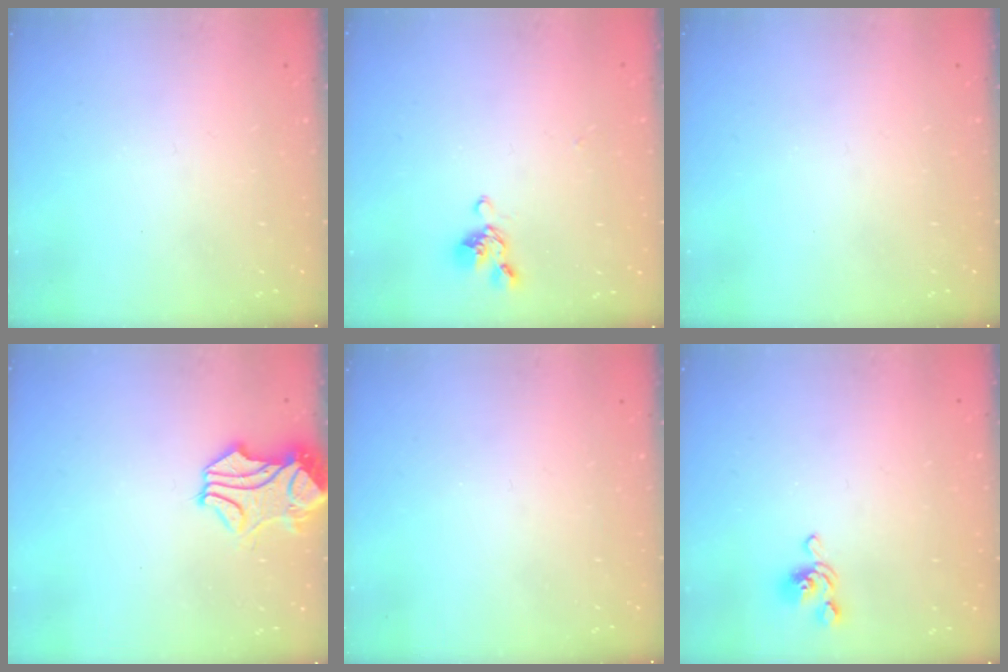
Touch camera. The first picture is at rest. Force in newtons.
{"total": 2.9, "press": 2.8, "slide": 0.8}
{"total": 0.0}
{"total": 1.8, "press": 1.2, "slide": 1.2}
{"total": 0.0}
{"total": 2.6, "press": 2.5, "slide": 0.7}